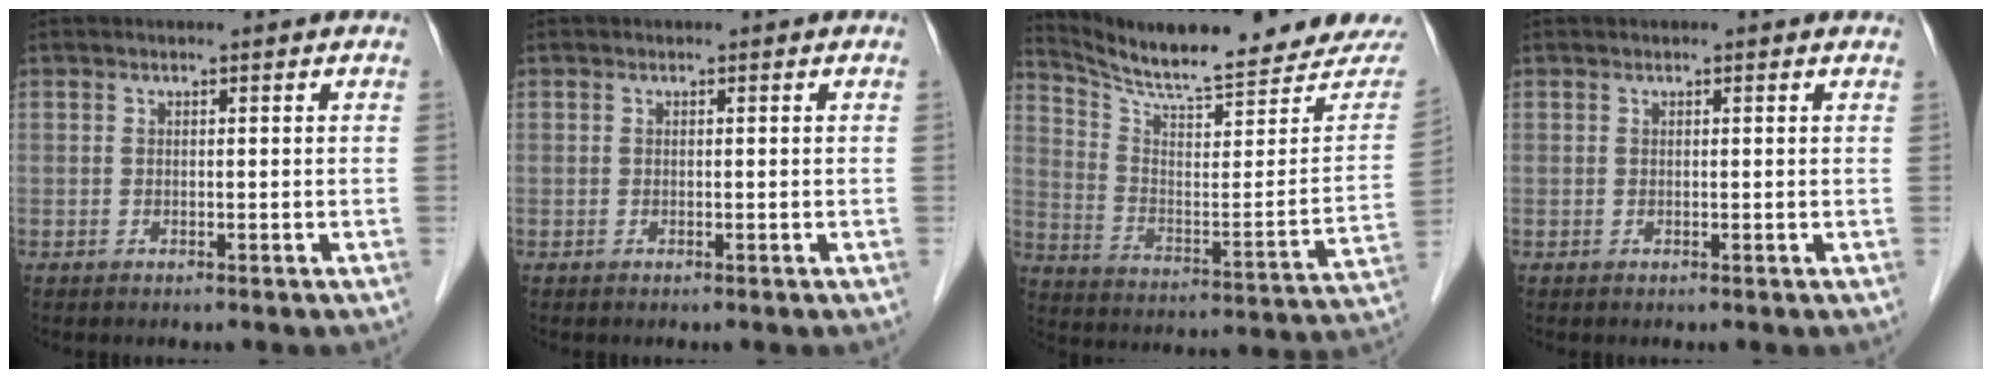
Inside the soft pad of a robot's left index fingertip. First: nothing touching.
{"total": 0.0}
{"total": 21.5, "force": [19.9, 1.2, 8.1], "torque": [-0.134, -0.078, 0.279]}
{"total": 0.7, "force": [0.6, 0.1, 0.3], "torque": [-0.008, 0.011, 0.008]}